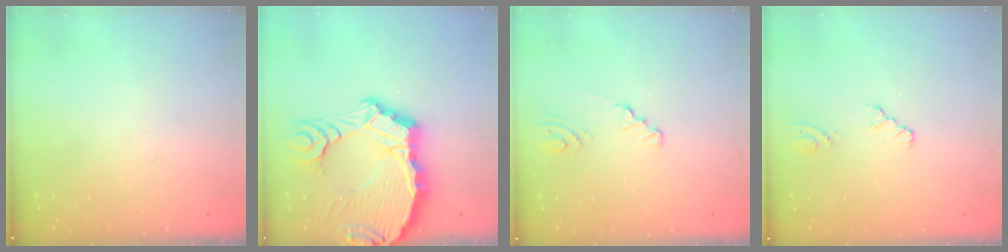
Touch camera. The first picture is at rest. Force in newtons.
{"total": 18.0, "press": 17.8, "slide": 2.2}
{"total": 2.4, "press": 2.4, "slide": 0.2}
{"total": 2.2, "press": 2.2, "slide": 0.3}